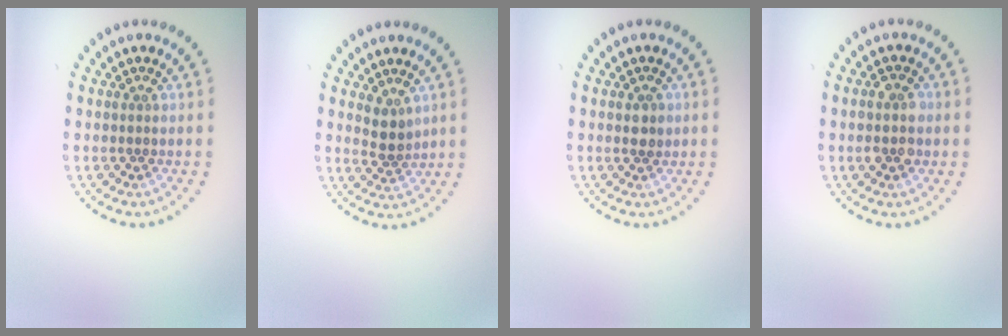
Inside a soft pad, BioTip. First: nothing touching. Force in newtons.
{"total": 2.1, "press": 1.6, "slide": 1.2}
{"total": 1.3, "press": 1.3, "slide": 0.2}
{"total": 2.4, "press": 2.4, "slide": 0.3}